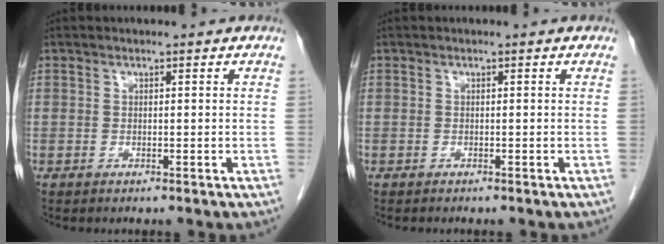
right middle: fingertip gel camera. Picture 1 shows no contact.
{"total": 0.6, "force": [-0.6, 0.1, 0.2], "torque": [-0.010, -0.003, -0.010]}